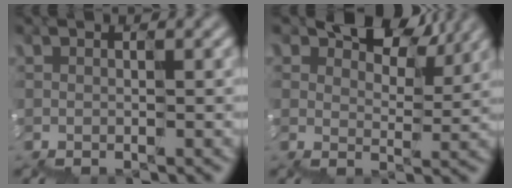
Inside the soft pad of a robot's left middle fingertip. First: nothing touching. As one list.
[{"total": 4.8, "force": [4.3, 1.9, 1.0], "torque": [-0.034, 0.001, 0.073]}]